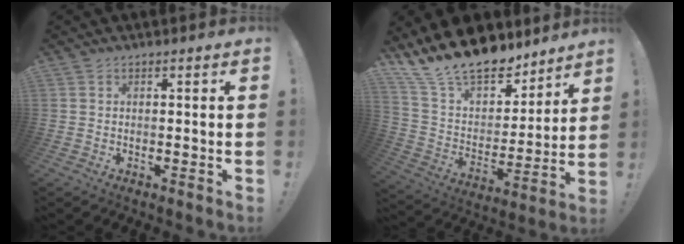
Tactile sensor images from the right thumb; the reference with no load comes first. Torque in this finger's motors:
{"motor_torque": [0.10, 0.63, 0.87, 0.88, 0.06]}